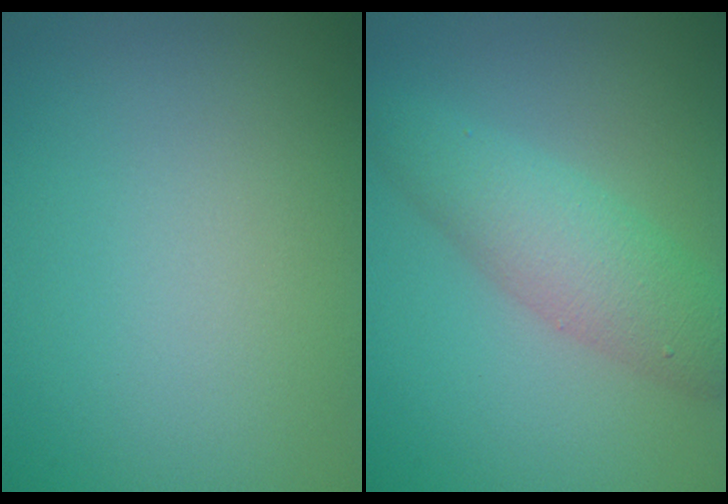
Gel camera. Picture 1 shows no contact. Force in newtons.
{"total": 4.7, "press": 4.7, "slide": 0.1}